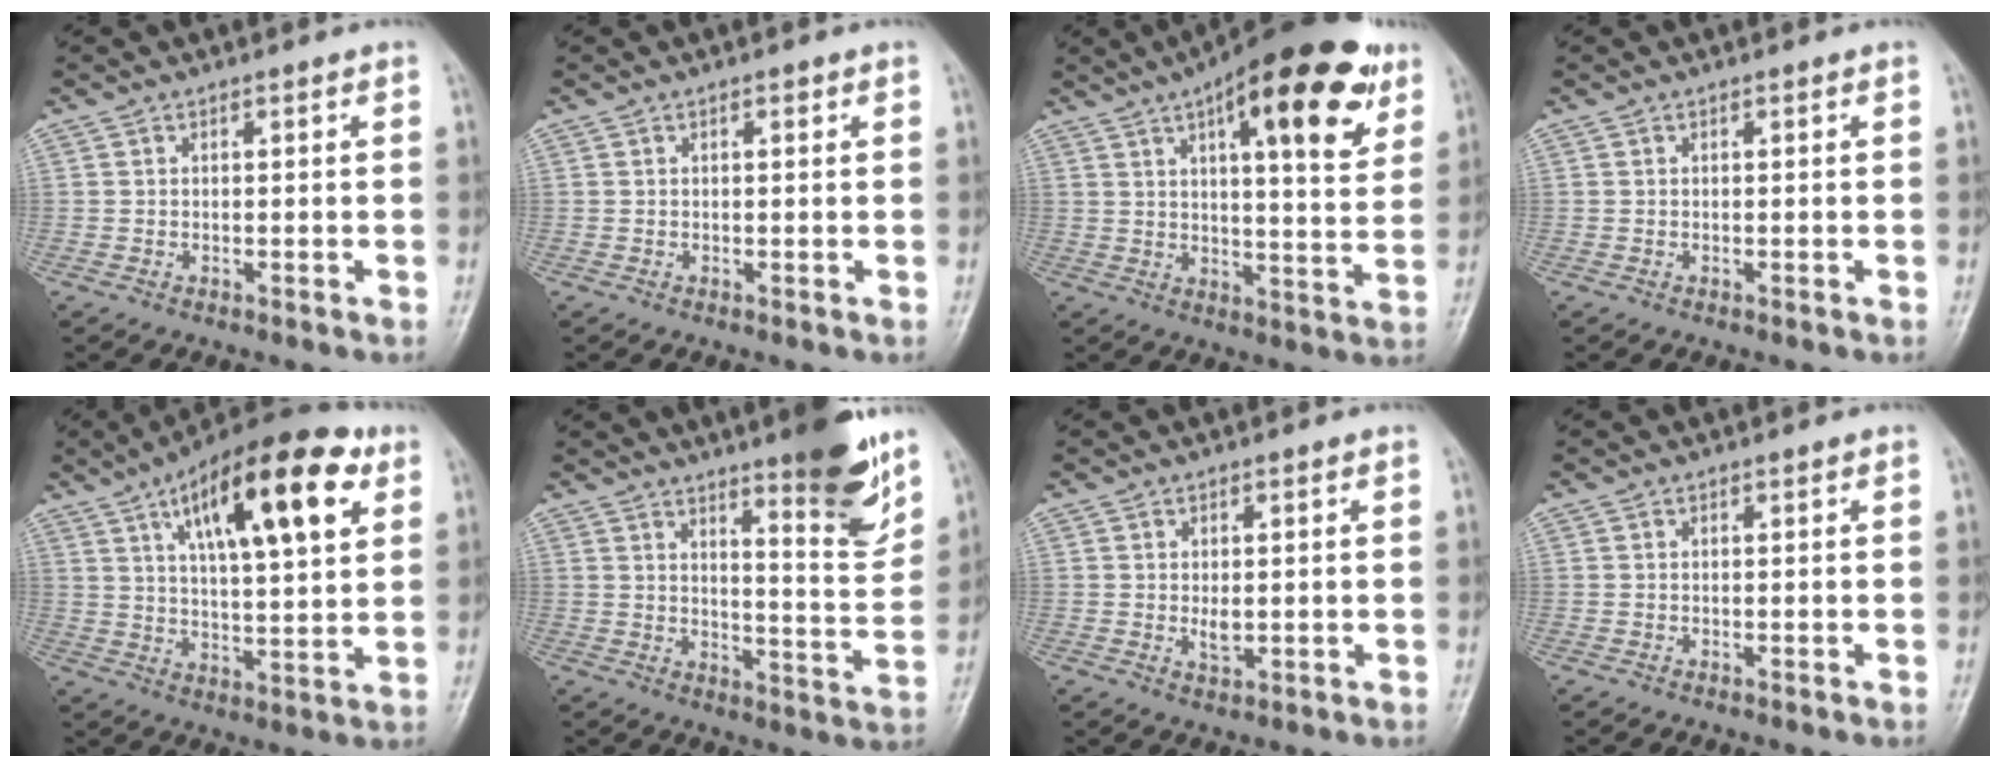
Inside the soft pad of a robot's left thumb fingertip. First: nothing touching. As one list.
[{"total": 0.8, "force": [0.4, 0.3, 0.7], "torque": [-0.009, 0.001, 0.005]}, {"total": 22.1, "force": [11.3, 7.2, 17.5], "torque": [-0.228, -0.024, 0.158]}, {"total": 0.0}, {"total": 21.7, "force": [9.4, 7.5, 18.1], "torque": [-0.261, -0.013, 0.145]}, {"total": 13.2, "force": [8.7, 2.3, 9.6], "torque": [-0.105, -0.064, 0.127]}, {"total": 2.7, "force": [0.0, 1.5, 2.3], "torque": [-0.034, -0.007, 0.004]}, {"total": 0.0}]